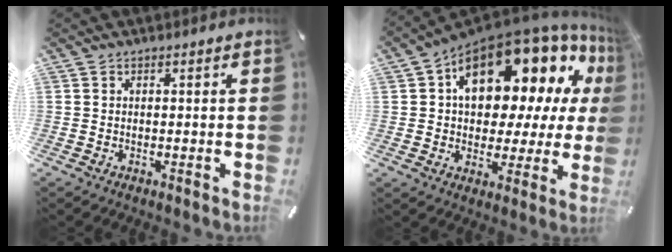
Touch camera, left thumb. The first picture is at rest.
{"total": 20.6, "force": [9.9, 11.5, 14.0], "torque": [-0.209, -0.079, 0.165]}